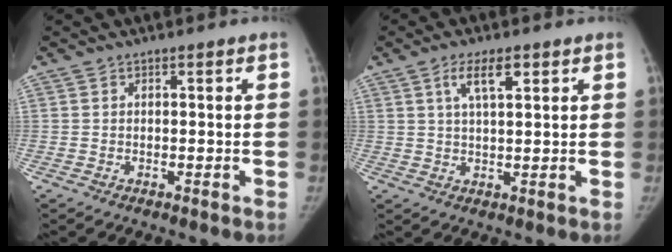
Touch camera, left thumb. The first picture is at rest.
{"total": 5.3, "force": [2.6, 1.8, 4.2], "torque": [-0.074, -0.003, 0.049]}